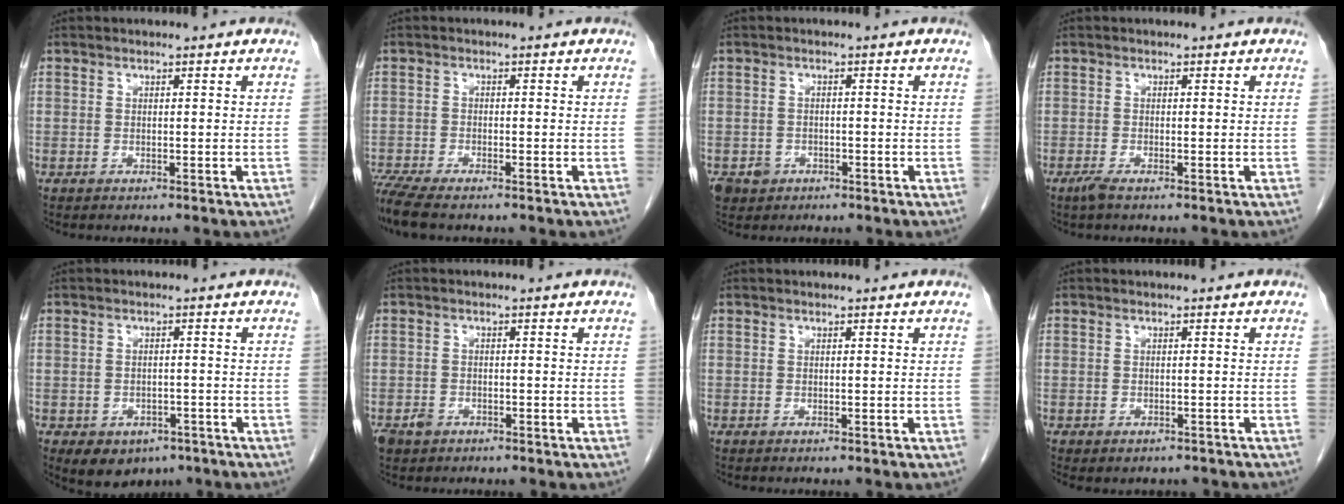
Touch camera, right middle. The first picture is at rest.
{"total": 6.0, "force": [-5.0, 0.9, 3.2], "torque": [-0.064, -0.014, -0.091]}
{"total": 3.5, "force": [-1.9, 2.9, 0.6], "torque": [-0.009, 0.005, -0.030]}
{"total": 1.3, "force": [-1.0, 0.1, 0.9], "torque": [-0.026, -0.005, -0.021]}
{"total": 6.2, "force": [-3.8, 4.3, 2.4], "torque": [-0.031, 0.006, -0.043]}
{"total": 2.3, "force": [-1.4, 1.7, 0.8], "torque": [-0.017, 0.003, -0.020]}
{"total": 0.0}
{"total": 3.5, "force": [-2.8, 1.7, 1.1], "torque": [-0.008, 0.002, -0.033]}